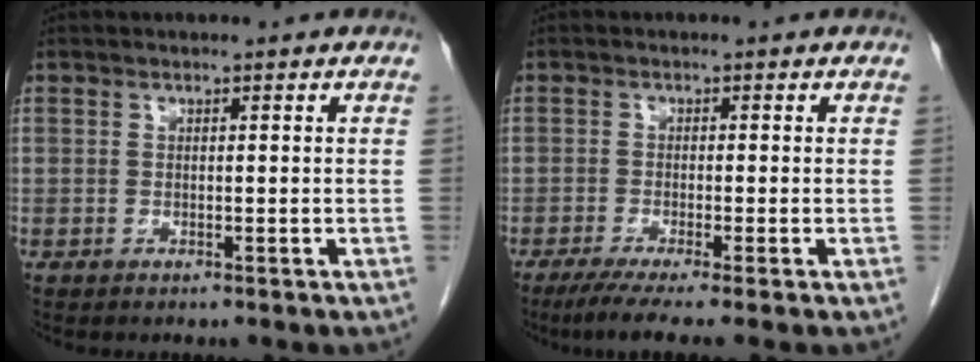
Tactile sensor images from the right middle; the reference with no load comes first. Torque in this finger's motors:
{"motor_torque": [0.98, -0.55, 0.15, 0.08]}